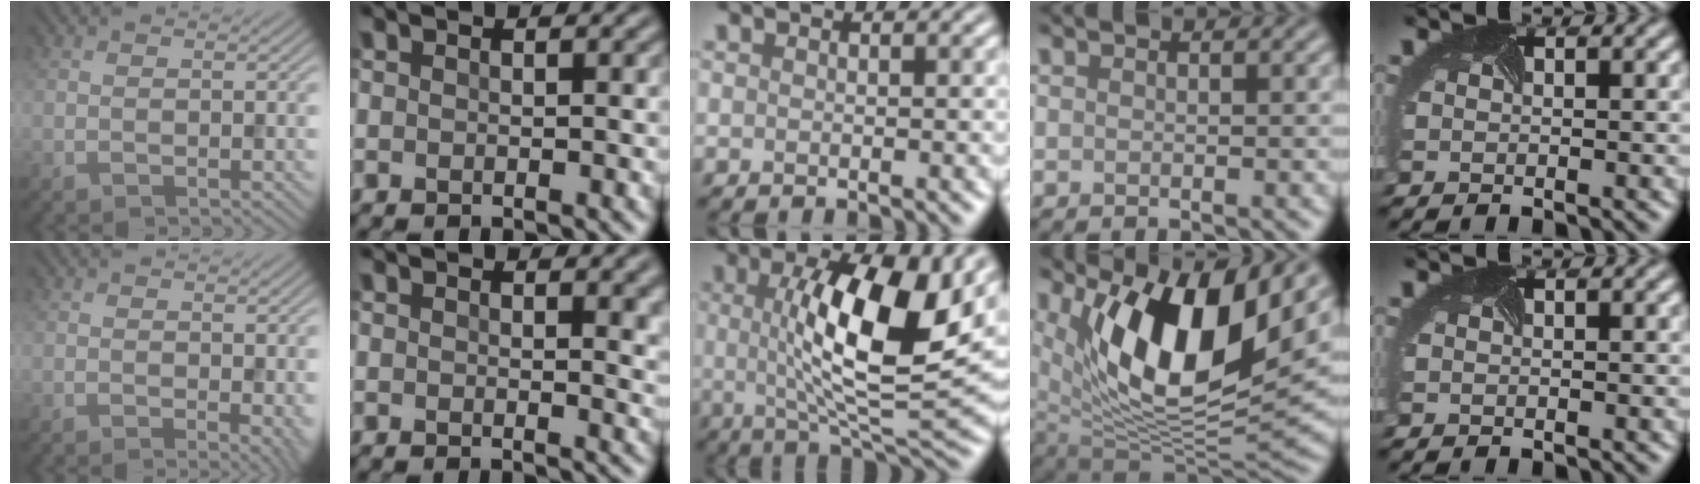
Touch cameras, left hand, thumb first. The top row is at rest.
{"thumb": {"total": 2.4, "force": [-0.1, 0.8, 2.3], "torque": [-0.026, -0.006, 0.000]}, "index": {"total": 2.4, "force": [0.8, 0.8, 2.2], "torque": [-0.016, -0.001, 0.011]}, "middle": {"total": 11.7, "force": [1.8, 3.6, 11.0], "torque": [-0.172, -0.002, 0.032]}, "ring": {"total": 13.6, "force": [5.3, 5.7, 11.1], "torque": [-0.193, -0.013, 0.097]}}